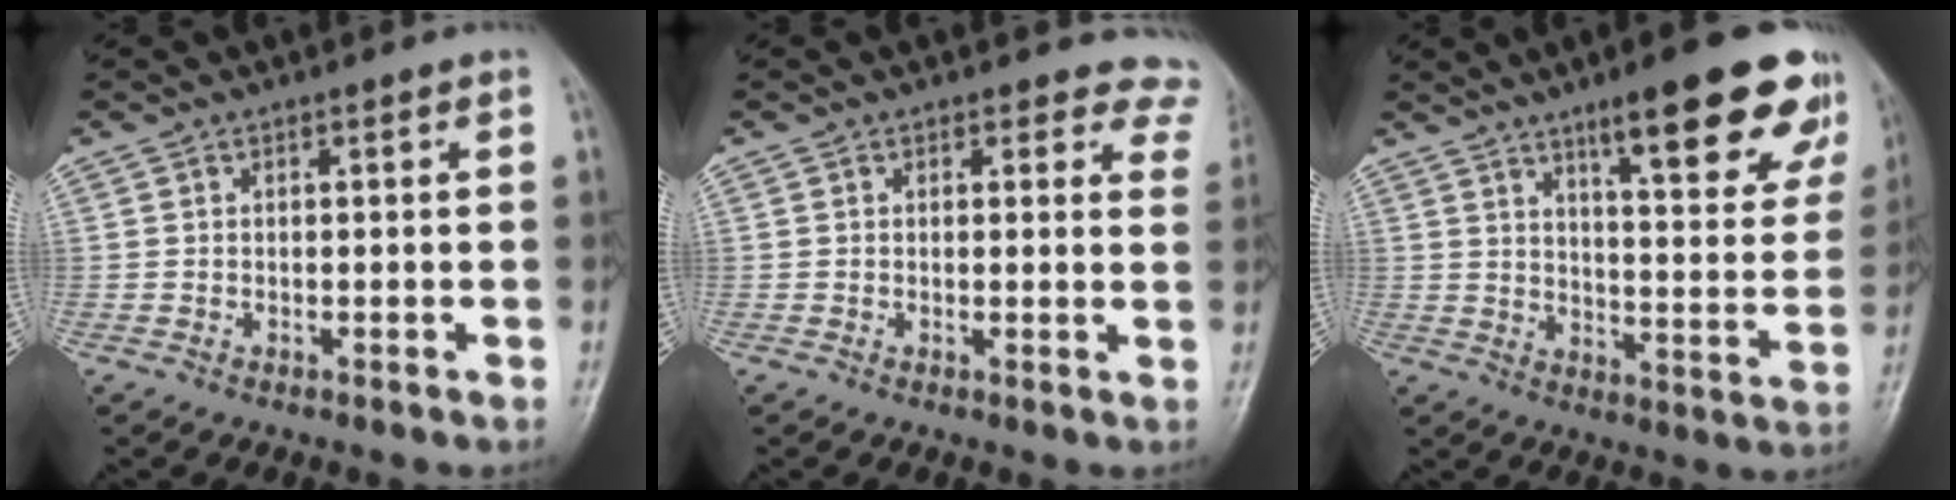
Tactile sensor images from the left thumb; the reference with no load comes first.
{"total": 7.1, "force": [6.3, 3.1, 0.3], "torque": [0.056, -0.025, 0.034]}
{"total": 19.8, "force": [12.4, 4.6, 14.8], "torque": [-0.159, -0.053, 0.168]}